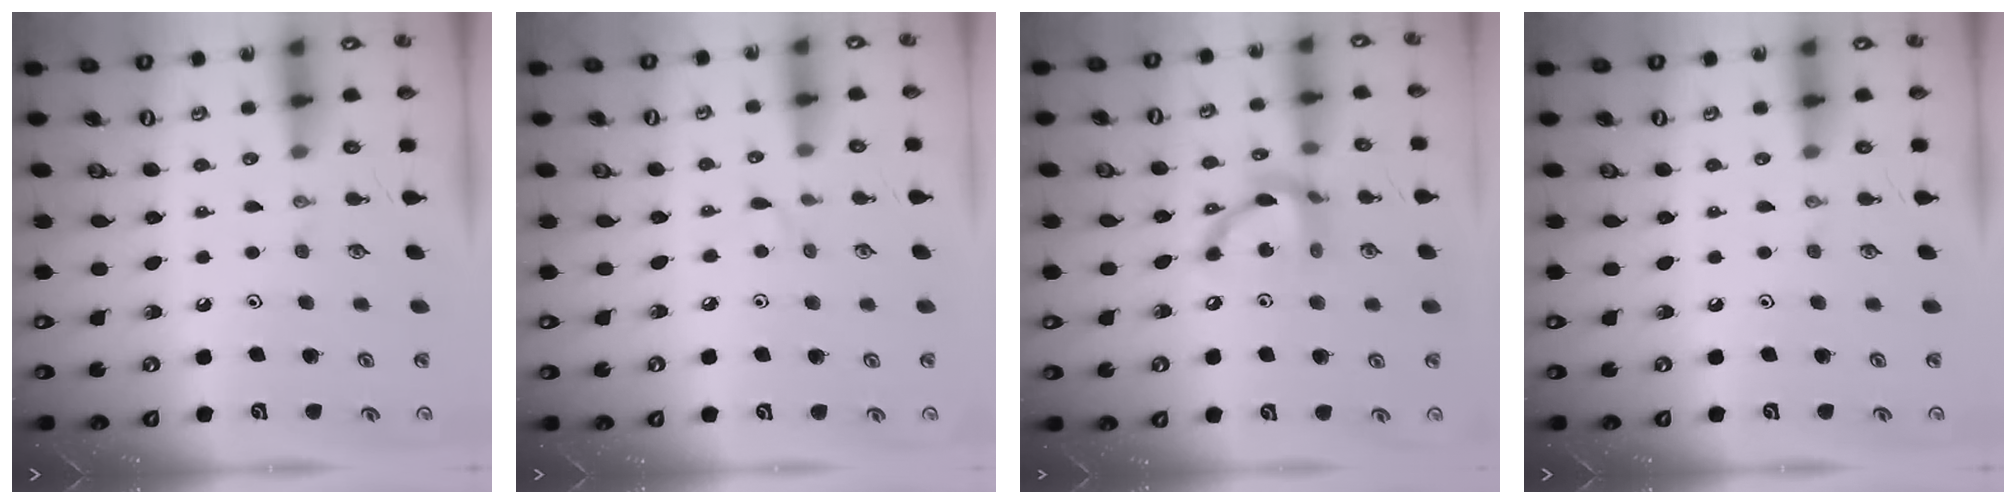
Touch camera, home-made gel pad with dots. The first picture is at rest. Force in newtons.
{"total": 3.0, "press": 3.0, "slide": 0.2}
{"total": 11.8, "press": 11.8, "slide": 0.7}
{"total": 0.0}